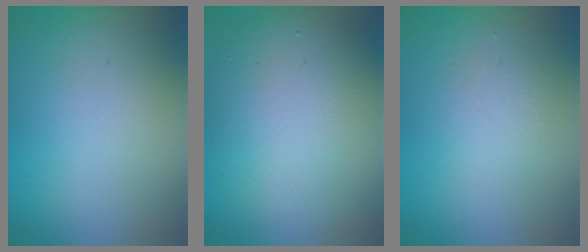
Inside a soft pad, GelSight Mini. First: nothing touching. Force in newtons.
{"total": 9.4, "press": 9.3, "slide": 0.6}
{"total": 1.2, "press": 1.2, "slide": 0.0}